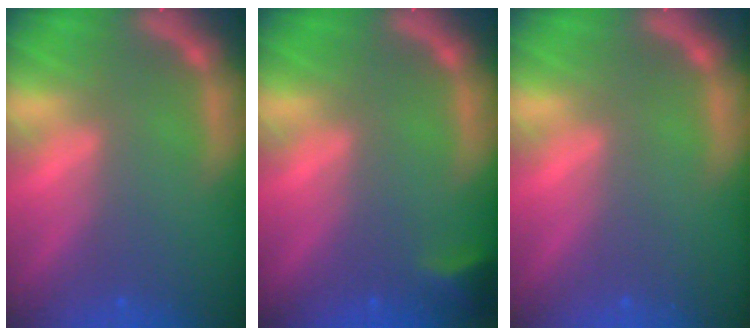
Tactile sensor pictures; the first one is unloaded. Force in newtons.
{"total": 1.9}
{"total": 0.0}